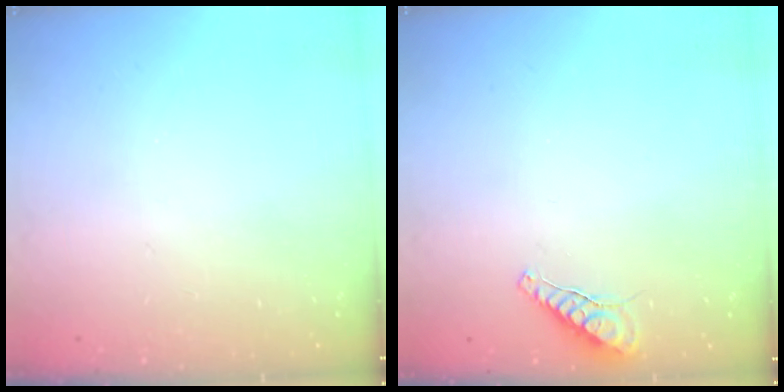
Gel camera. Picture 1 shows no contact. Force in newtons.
{"total": 8.0, "press": 7.9, "slide": 1.1}